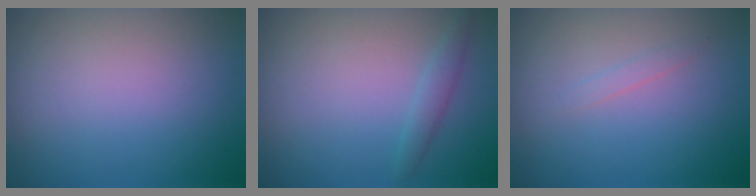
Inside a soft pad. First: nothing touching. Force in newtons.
{"total": 1.2, "press": 1.2, "slide": 0.0}
{"total": 0.6, "press": 0.6, "slide": 0.0}